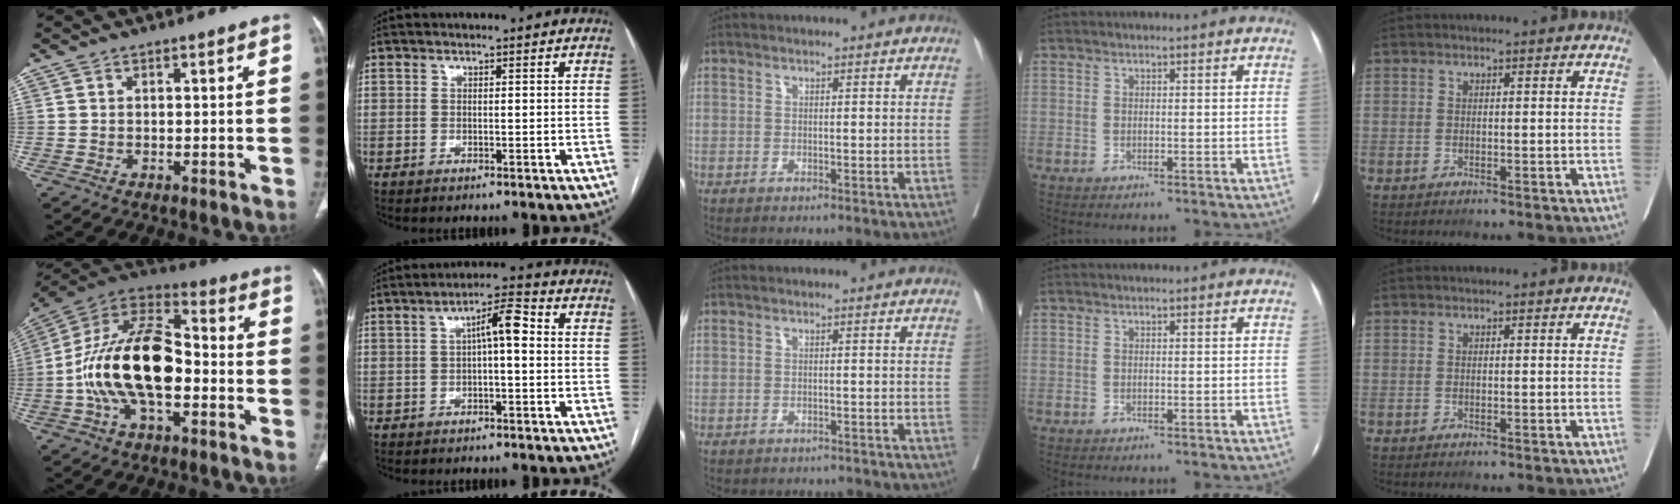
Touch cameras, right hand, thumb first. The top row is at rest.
{"thumb": {"total": 21.0, "force": [-3.6, 11.3, 17.4], "torque": [-0.307, 0.043, -0.068]}, "index": {"total": 5.5, "force": [0.5, 1.2, 5.4], "torque": [-0.089, 0.025, 0.005]}, "middle": {"total": 8.9, "force": [-8.2, 2.7, 2.3], "torque": [-0.036, -0.002, -0.098]}}